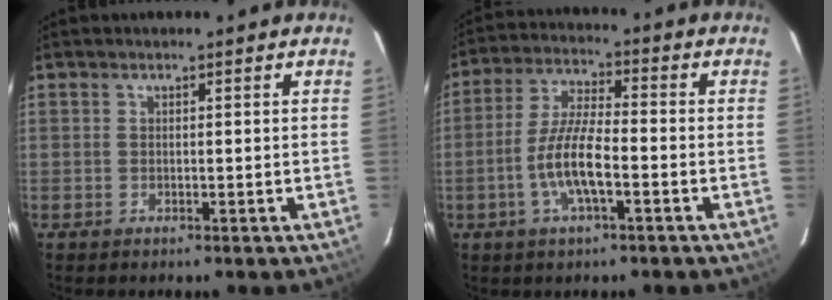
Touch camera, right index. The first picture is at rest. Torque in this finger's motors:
{"motor_torque": [1.61, -0.53, 0.83, 0.21]}